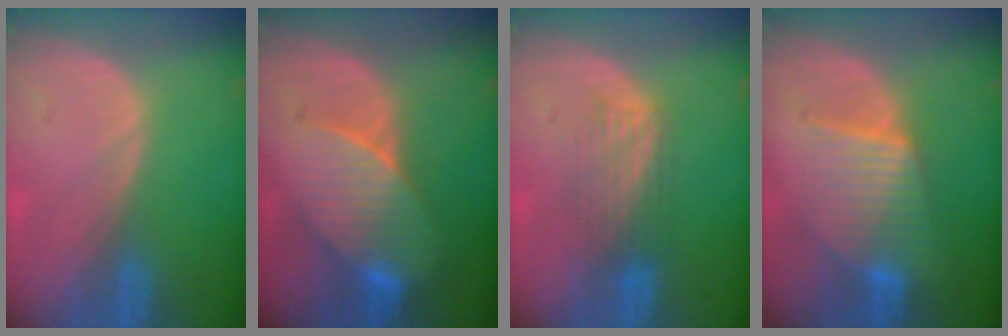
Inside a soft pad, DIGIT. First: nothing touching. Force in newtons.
{"total": 8.0, "press": 7.8, "slide": 2.0}
{"total": 4.2, "press": 4.2, "slide": 0.1}
{"total": 7.2, "press": 7.2, "slide": 0.3}